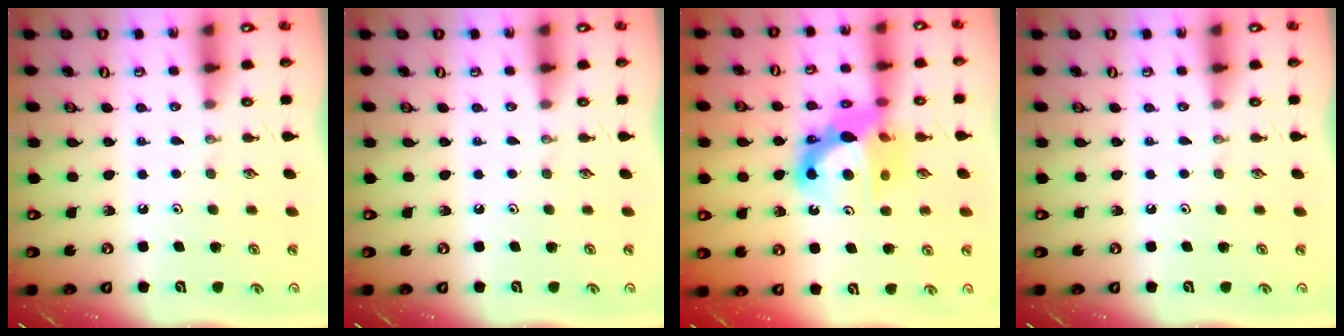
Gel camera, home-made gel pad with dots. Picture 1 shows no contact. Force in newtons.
{"total": 0.0}
{"total": 13.3, "press": 13.1, "slide": 2.8}
{"total": 0.0}